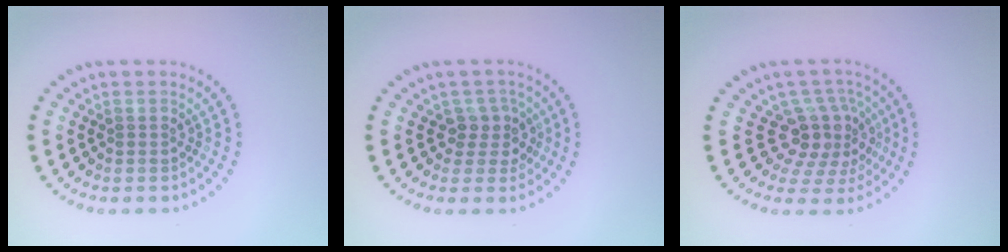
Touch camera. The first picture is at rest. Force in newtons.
{"total": 2.4, "press": 1.9, "slide": 1.5}
{"total": 4.1, "press": 3.1, "slide": 2.7}